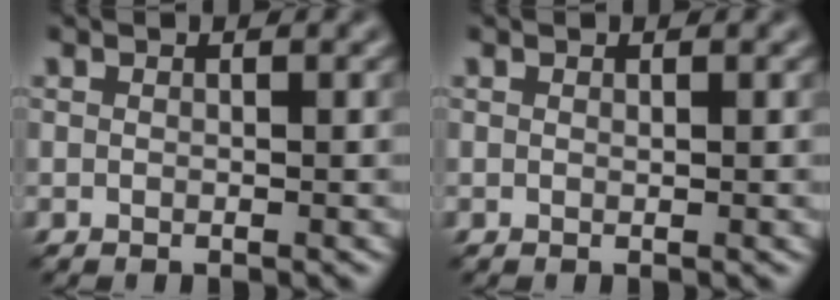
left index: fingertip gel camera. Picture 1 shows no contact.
{"total": 0.0}